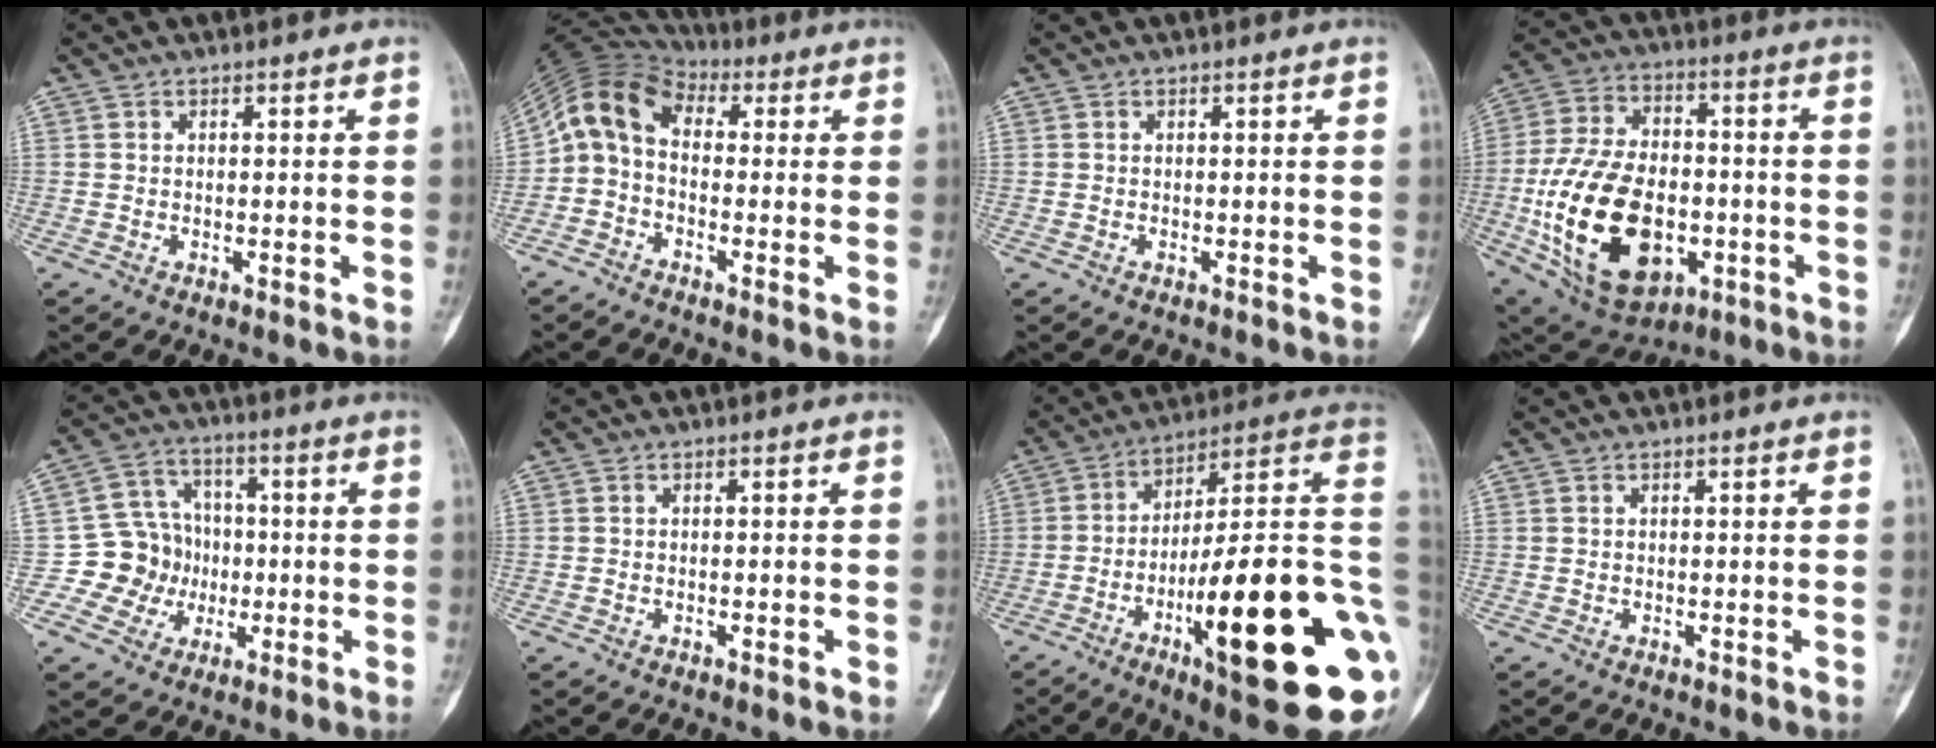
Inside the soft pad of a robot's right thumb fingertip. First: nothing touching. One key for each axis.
{"total": 9.1, "fx": 0.3, "fy": 6.4, "fz": 6.5, "tx": -0.111, "ty": 0.035, "tz": -0.015}
{"total": 0.0}
{"total": 24.6, "fx": -5.3, "fy": 15.1, "fz": 18.6, "tx": -0.333, "ty": 0.013, "tz": -0.069}
{"total": 10.9, "fx": -1.8, "fy": 10.2, "fz": 3.4, "tx": -0.004, "ty": 0.024, "tz": -0.033}
{"total": 0.8, "fx": -0.3, "fy": 0.3, "fz": 0.7, "tx": -0.011, "ty": -0.001, "tz": -0.003}
{"total": 29.7, "fx": -7.5, "fy": 6.4, "fz": 28.1, "tx": -0.355, "ty": 0.015, "tz": -0.110}
{"total": 0.0}